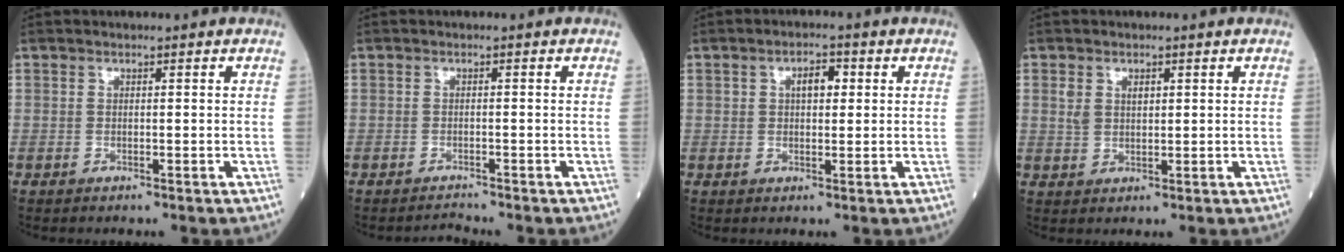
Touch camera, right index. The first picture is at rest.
{"total": 1.1, "force": [-1.0, -0.2, -0.3], "torque": [0.006, -0.009, -0.014]}
{"total": 3.4, "force": [0.9, 1.7, 2.8], "torque": [-0.046, 0.011, 0.013]}
{"total": 2.9, "force": [1.0, 1.8, 2.0], "torque": [-0.043, 0.013, 0.024]}